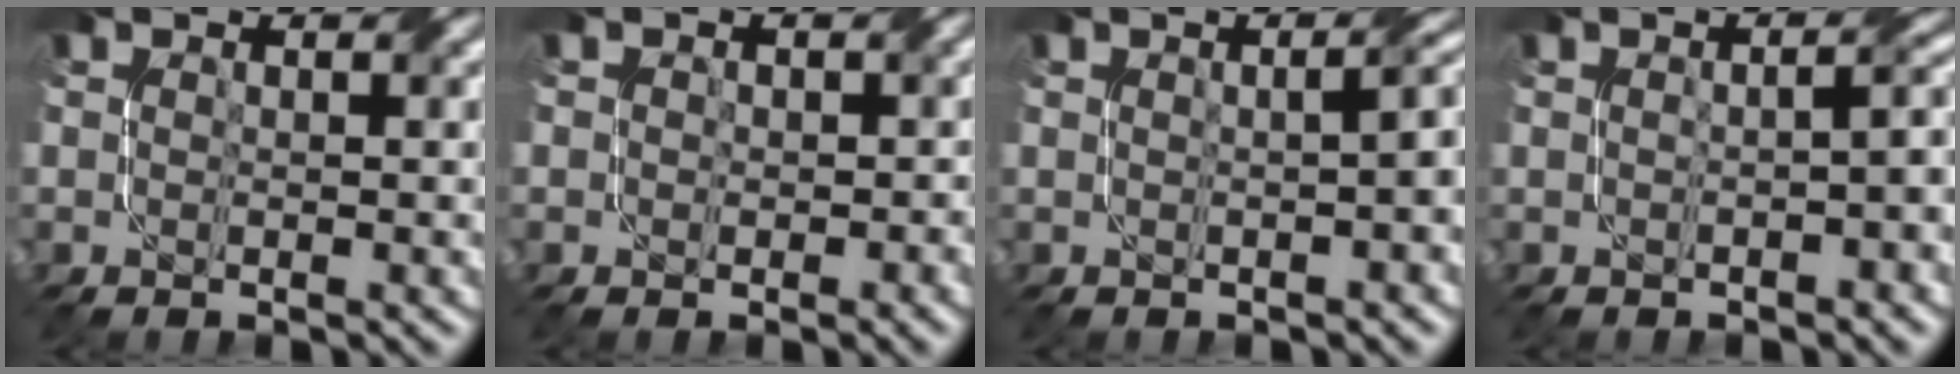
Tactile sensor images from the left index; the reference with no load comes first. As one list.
[{"total": 1.9, "force": [0.2, 1.8, 0.8], "torque": [0.004, -0.002, -0.002]}, {"total": 4.4, "force": [0.2, 1.7, 4.1], "torque": [-0.024, 0.019, 0.000]}, {"total": 3.3, "force": [-0.4, 1.0, 3.2], "torque": [-0.035, 0.014, -0.002]}]